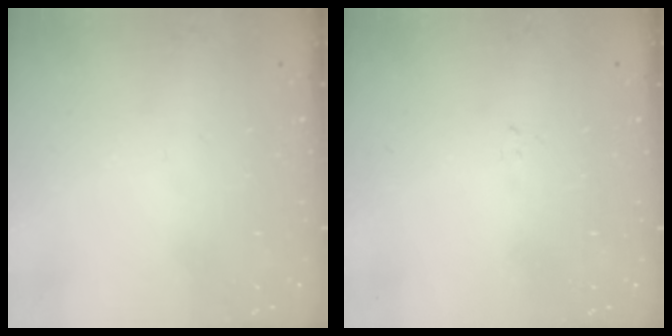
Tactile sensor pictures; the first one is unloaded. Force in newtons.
{"total": 1.6, "press": 1.6, "slide": 0.1}